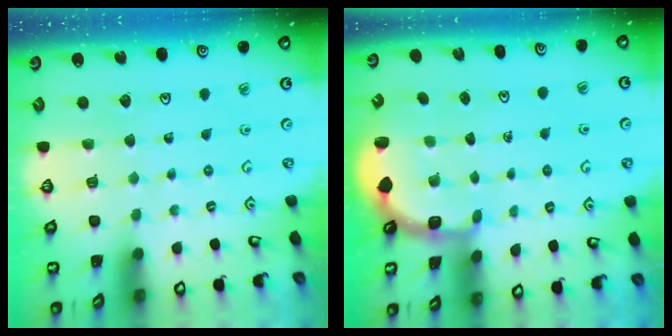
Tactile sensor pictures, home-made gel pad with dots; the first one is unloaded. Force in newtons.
{"total": 2.8, "press": 2.3, "slide": 1.7}